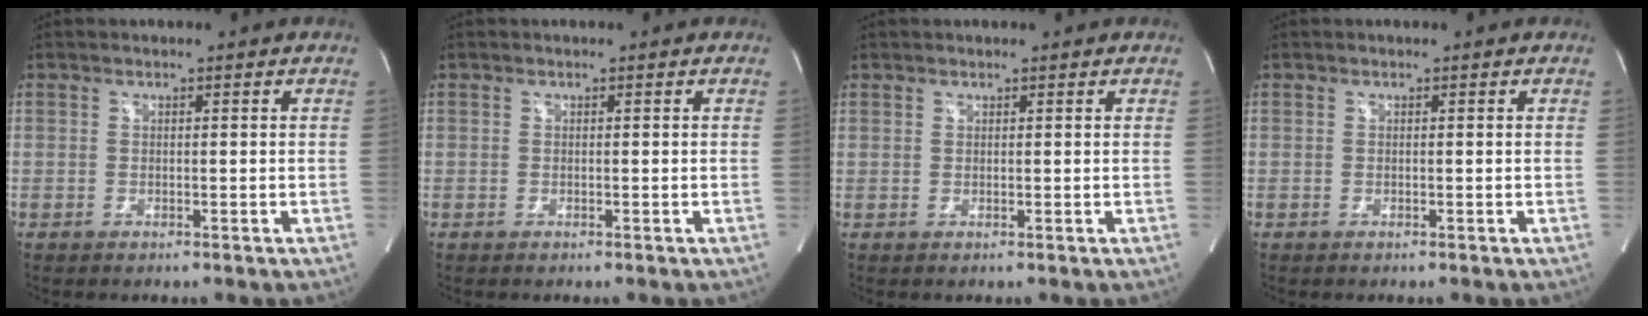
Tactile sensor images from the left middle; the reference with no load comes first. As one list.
[{"total": 0.0}, {"total": 0.7, "force": [0.5, 0.4, 0.0], "torque": [0.001, 0.003, 0.007]}, {"total": 0.0}]